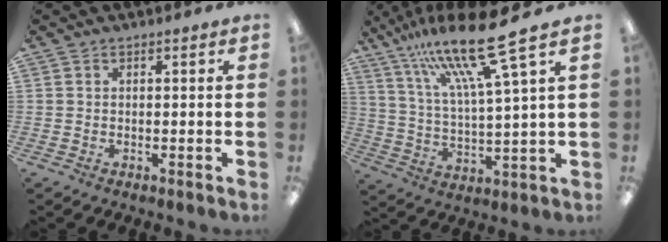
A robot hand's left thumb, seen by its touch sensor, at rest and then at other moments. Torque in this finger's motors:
{"motor_torque": [0.45, 0.05, 1.75, -1.02, 0.14]}